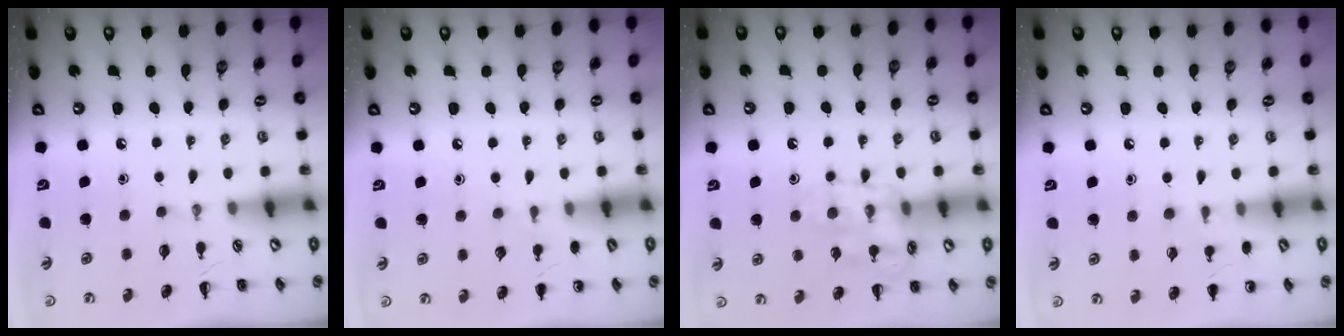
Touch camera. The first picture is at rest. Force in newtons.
{"total": 4.5, "press": 4.2, "slide": 1.6}
{"total": 13.5, "press": 13.5, "slide": 1.0}
{"total": 6.1, "press": 5.7, "slide": 2.0}